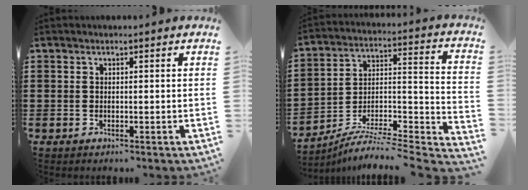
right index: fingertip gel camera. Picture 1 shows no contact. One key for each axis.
{"total": 5.6, "fx": -4.8, "fy": 0.8, "fz": 2.8, "tx": -0.043, "ty": -0.008, "tz": -0.099}